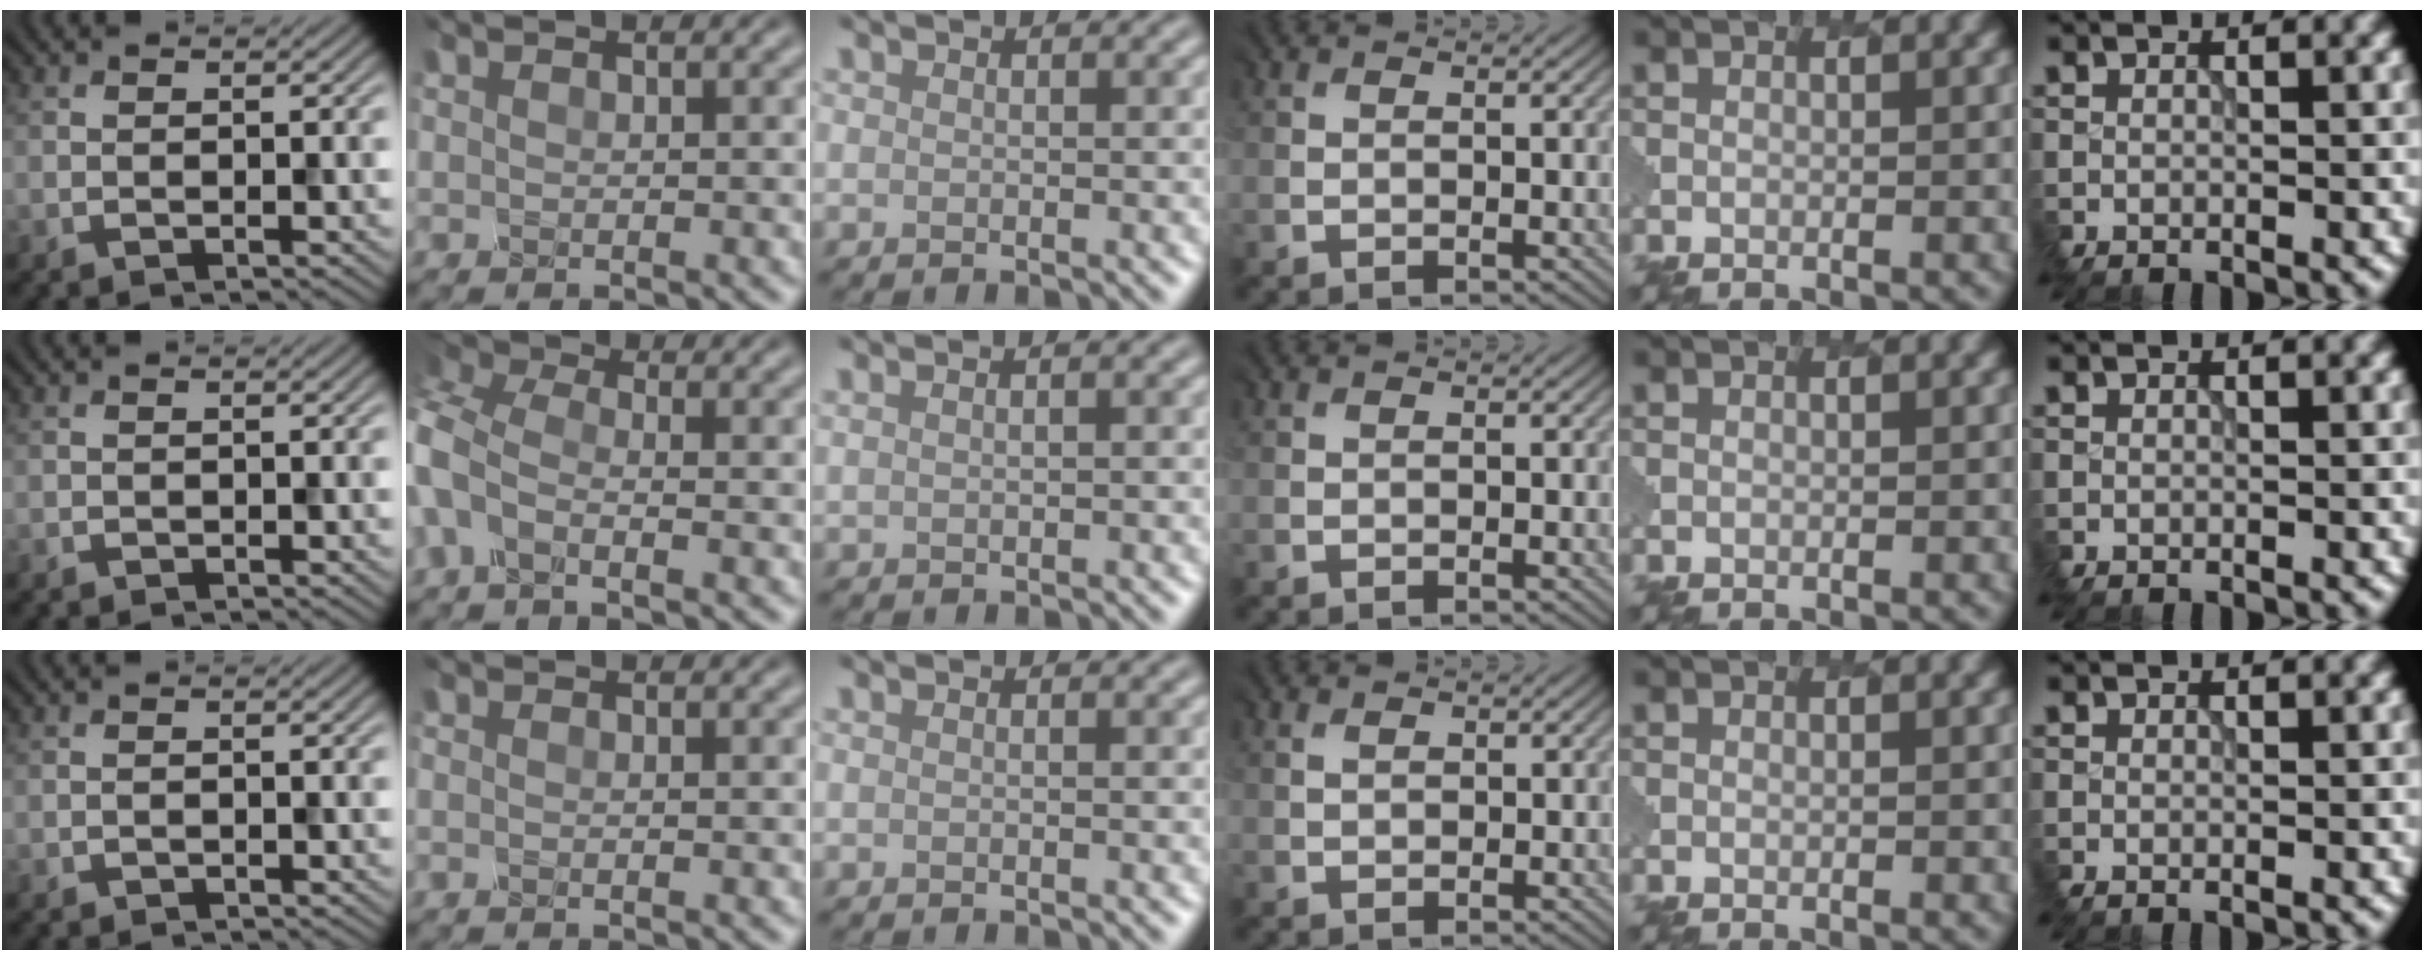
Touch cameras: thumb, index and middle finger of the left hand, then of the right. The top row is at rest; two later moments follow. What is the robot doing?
{"motion": "disassemble", "object": "battery cover"}